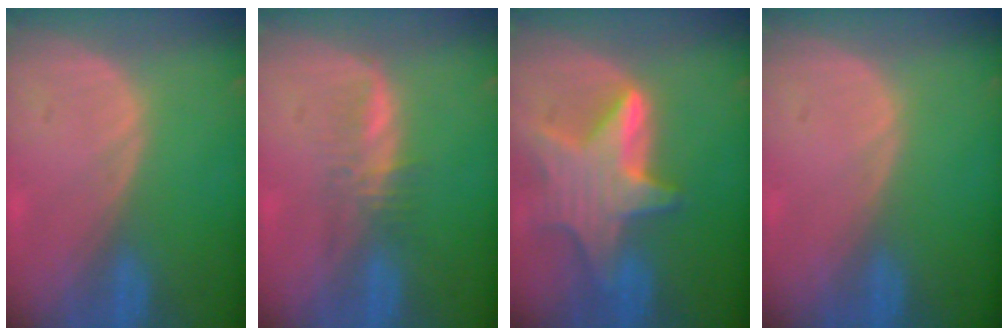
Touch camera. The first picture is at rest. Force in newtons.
{"total": 3.1, "press": 3.1, "slide": 0.5}
{"total": 9.0, "press": 9.0, "slide": 0.6}
{"total": 0.0}